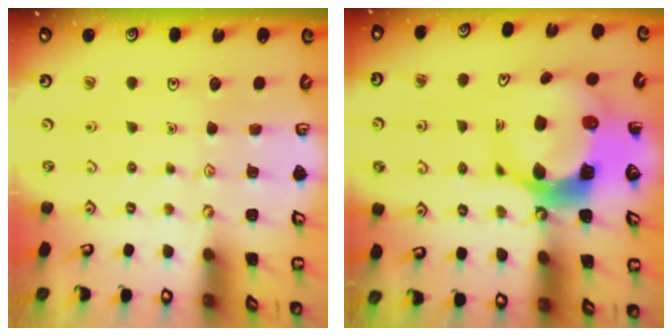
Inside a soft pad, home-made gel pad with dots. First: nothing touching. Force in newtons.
{"total": 10.1, "press": 10.0, "slide": 1.5}